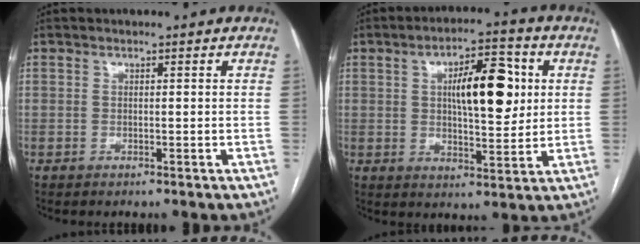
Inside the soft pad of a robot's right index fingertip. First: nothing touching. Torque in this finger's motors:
{"motor_torque": [0.60, 0.29, 0.27, 0.13]}